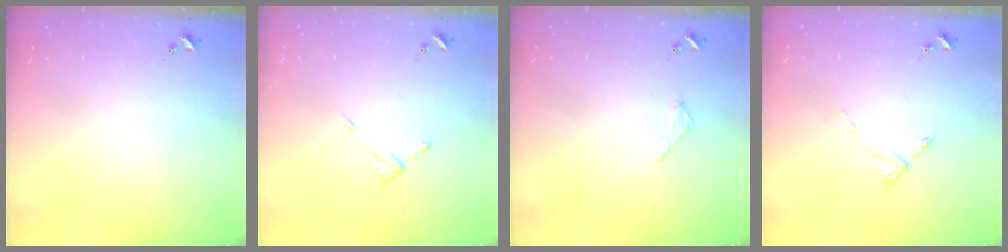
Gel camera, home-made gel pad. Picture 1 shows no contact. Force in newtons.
{"total": 3.8, "press": 3.8, "slide": 0.4}
{"total": 1.8, "press": 1.8, "slide": 0.2}
{"total": 2.9, "press": 2.8, "slide": 0.4}